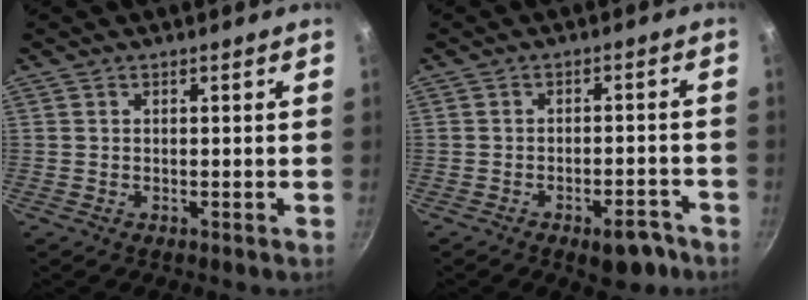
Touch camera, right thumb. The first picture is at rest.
{"total": 7.0, "force": [-4.3, 3.3, 4.4], "torque": [-0.030, 0.040, -0.043]}